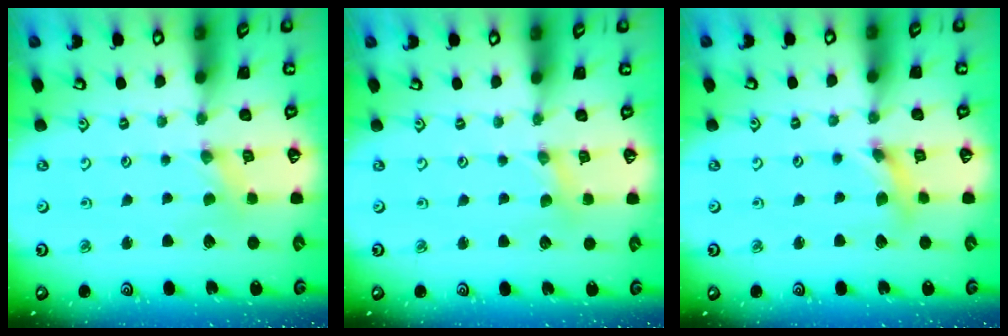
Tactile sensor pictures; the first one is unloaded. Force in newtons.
{"total": 0.8, "press": 0.8, "slide": 0.2}
{"total": 4.5, "press": 4.4, "slide": 0.7}